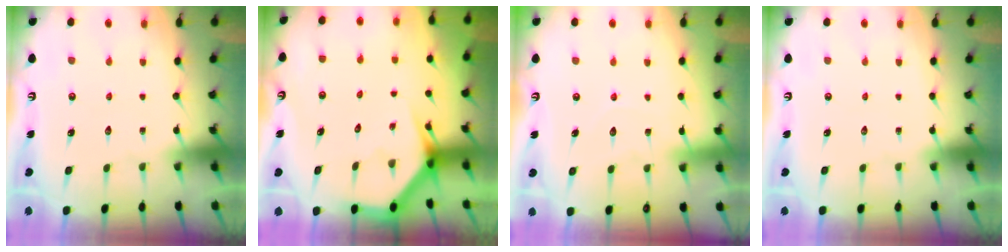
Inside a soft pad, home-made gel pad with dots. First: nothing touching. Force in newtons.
{"total": 3.5, "press": 3.5, "slide": 0.3}
{"total": 5.8, "press": 5.8, "slide": 0.5}
{"total": 0.0}